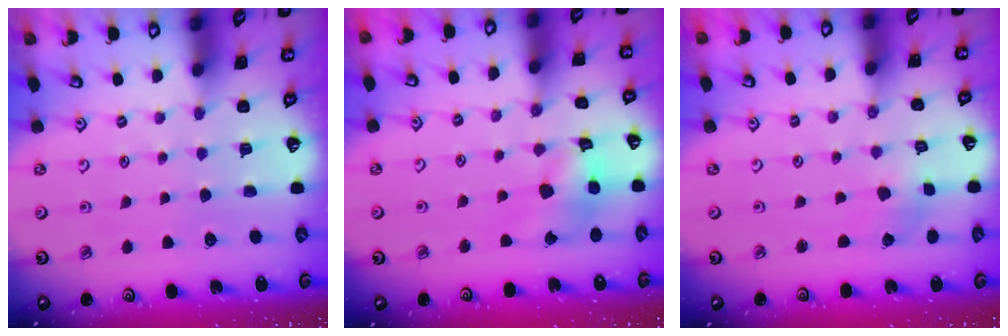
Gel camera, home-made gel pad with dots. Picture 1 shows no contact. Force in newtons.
{"total": 11.9, "press": 11.8, "slide": 1.3}
{"total": 1.0, "press": 1.0, "slide": 0.0}